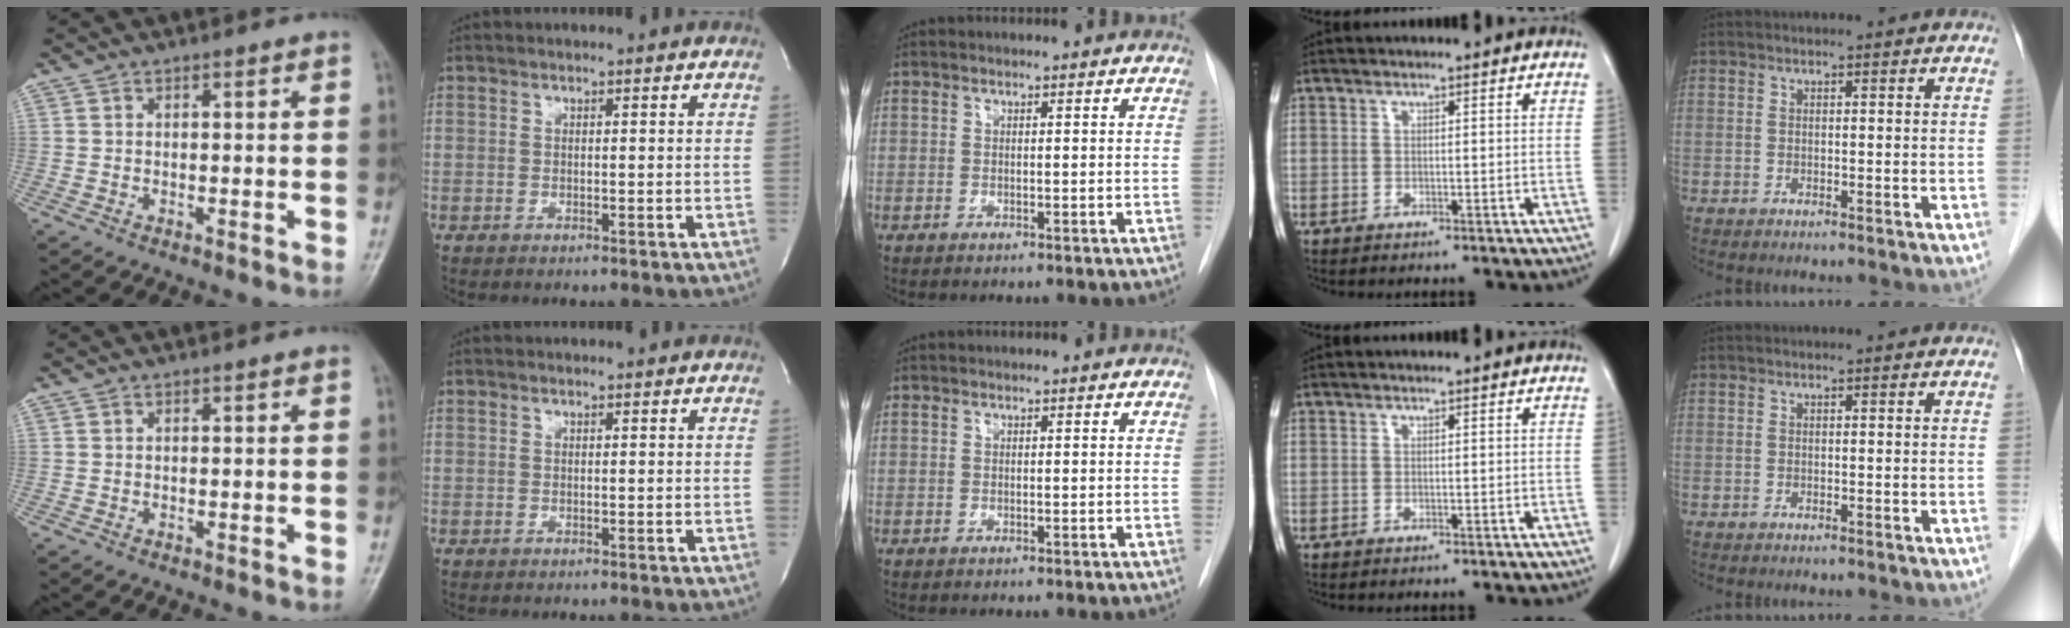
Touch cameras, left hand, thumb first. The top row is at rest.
{}